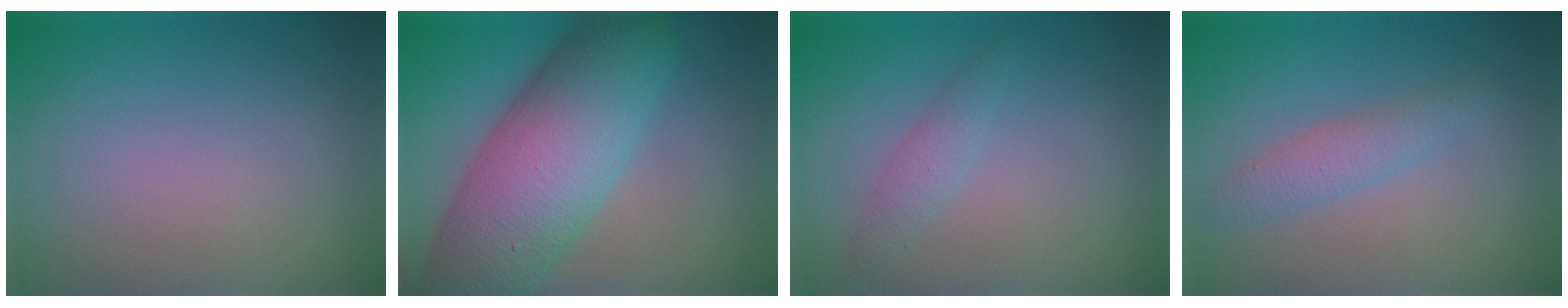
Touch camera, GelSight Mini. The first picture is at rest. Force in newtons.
{"total": 12.0, "press": 12.0, "slide": 0.5}
{"total": 1.4, "press": 1.4, "slide": 0.0}
{"total": 2.1, "press": 2.1, "slide": 0.0}